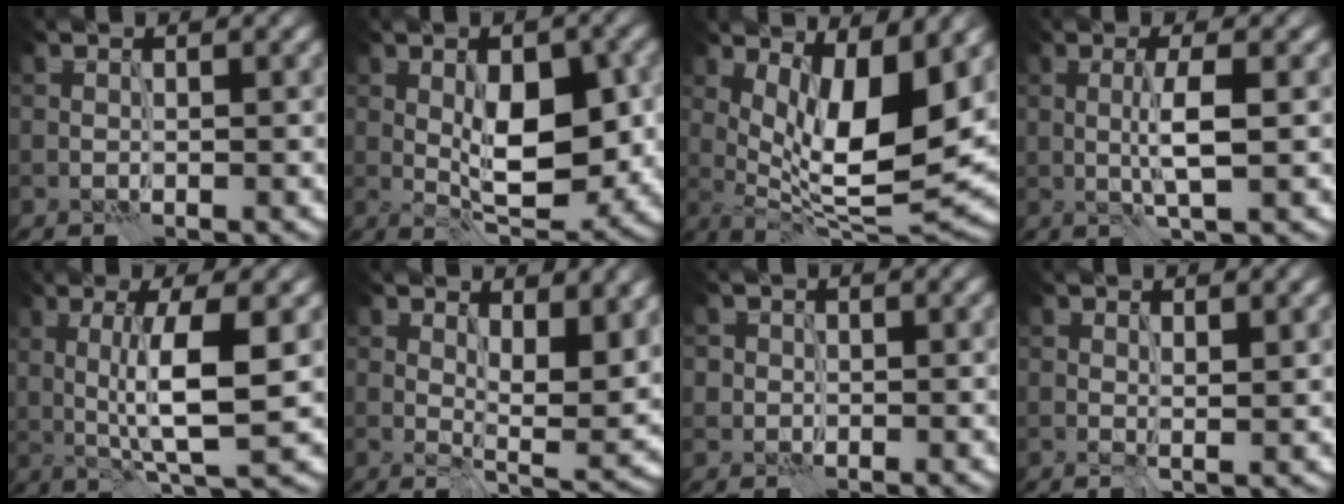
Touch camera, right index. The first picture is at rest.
{"total": 8.4, "force": [0.0, 3.8, 7.4], "torque": [-0.113, -0.001, 0.004]}
{"total": 10.4, "force": [2.6, 3.2, 9.6], "torque": [-0.153, -0.013, 0.050]}
{"total": 2.9, "force": [-0.1, 0.3, 2.9], "torque": [-0.055, 0.003, -0.001]}
{"total": 6.4, "force": [0.4, 1.0, 6.3], "torque": [-0.109, -0.001, 0.013]}
{"total": 7.3, "force": [3.1, 2.8, 6.0], "torque": [-0.088, -0.010, 0.057]}
{"total": 1.0, "force": [0.2, 1.0, 0.0], "torque": [0.003, -0.001, 0.002]}
{"total": 1.2, "force": [0.7, 0.3, 0.9], "torque": [-0.014, -0.004, 0.014]}